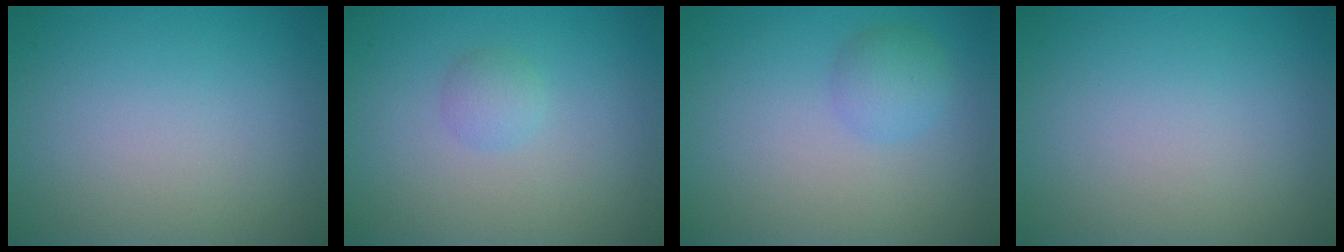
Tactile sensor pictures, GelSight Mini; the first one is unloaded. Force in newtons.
{"total": 1.3, "press": 1.3, "slide": 0.0}
{"total": 2.0, "press": 2.0, "slide": 0.1}
{"total": 0.0}